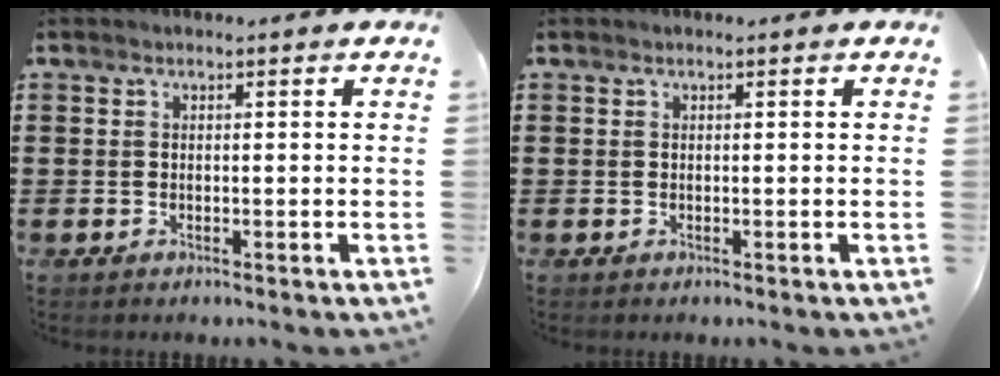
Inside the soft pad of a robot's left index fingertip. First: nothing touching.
{"total": 0.0}